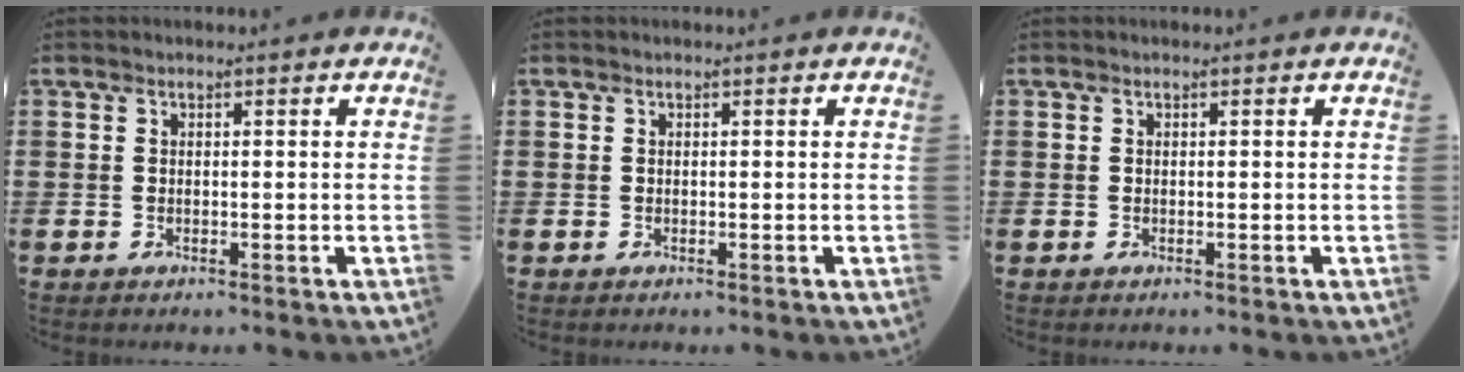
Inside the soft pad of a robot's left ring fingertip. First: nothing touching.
{"total": 0.0}
{"total": 0.0}